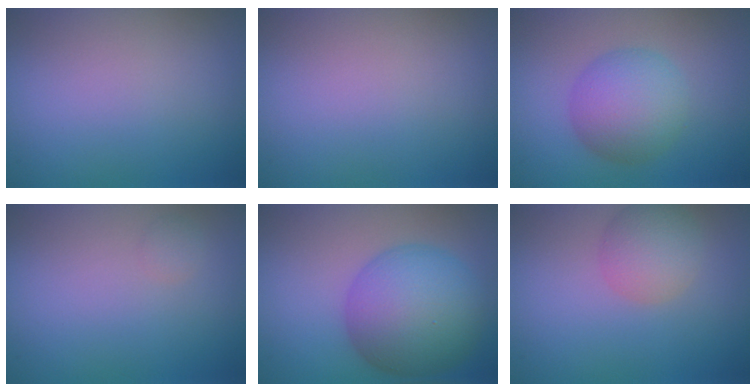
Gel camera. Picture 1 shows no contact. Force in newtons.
{"total": 0.0}
{"total": 4.9, "press": 4.9, "slide": 0.0}
{"total": 0.6, "press": 0.6, "slide": 0.0}
{"total": 8.8, "press": 8.8, "slide": 0.2}
{"total": 3.2, "press": 3.2, "slide": 0.0}